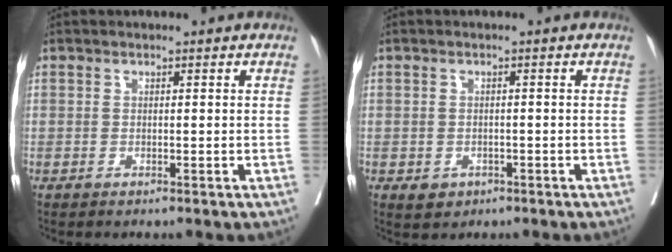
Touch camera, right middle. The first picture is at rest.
{"total": 2.3, "force": [-1.1, 1.8, 0.8], "torque": [-0.009, 0.003, -0.009]}